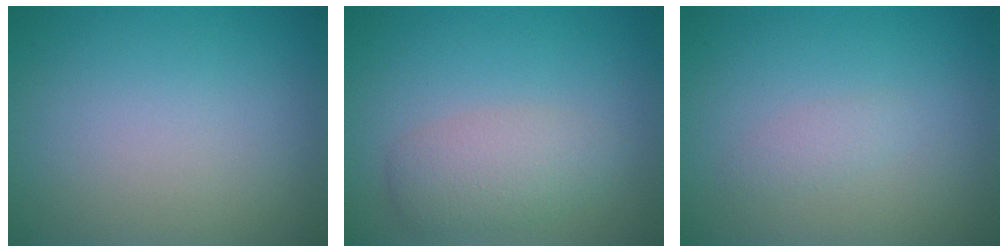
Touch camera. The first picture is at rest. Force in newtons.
{"total": 3.1, "press": 3.1, "slide": 0.1}
{"total": 1.0, "press": 1.0, "slide": 0.1}